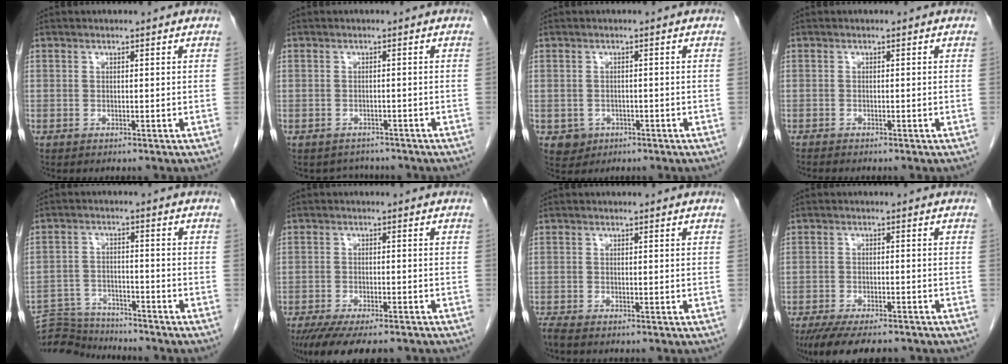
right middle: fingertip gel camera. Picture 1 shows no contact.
{"total": 2.8, "force": [-2.5, 1.3, -0.3], "torque": [0.001, 0.004, -0.037]}
{"total": 2.6, "force": [-1.1, 2.2, 0.5], "torque": [-0.006, 0.005, -0.011]}
{"total": 1.2, "force": [-1.1, 0.1, 0.5], "torque": [-0.010, -0.004, -0.015]}
{"total": 8.8, "force": [-8.8, 0.7, 0.0], "torque": [0.002, 0.007, -0.151]}
{"total": 12.4, "force": [-9.9, 3.1, 6.7], "torque": [-0.113, -0.020, -0.147]}
{"total": 1.4, "force": [-1.3, -0.2, 0.5], "torque": [-0.020, -0.006, -0.028]}
{"total": 11.3, "force": [-9.4, 2.7, 5.6], "torque": [-0.085, -0.016, -0.138]}